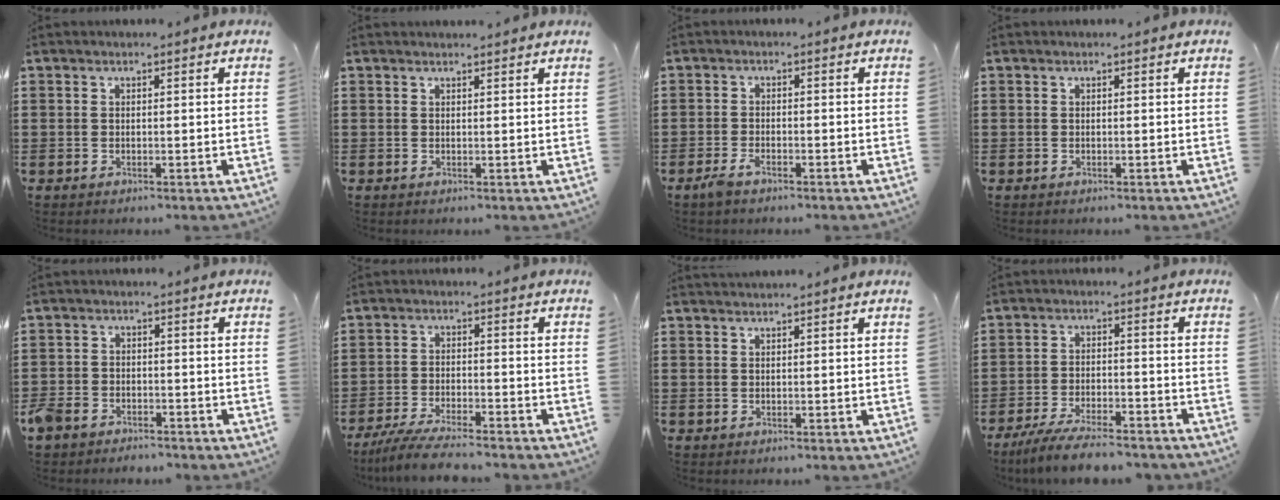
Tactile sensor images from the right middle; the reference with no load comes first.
{"total": 0.8, "force": [0.8, -0.1, 0.0], "torque": [-0.002, -0.004, 0.017]}
{"total": 2.3, "force": [-1.6, 0.7, 1.6], "torque": [-0.043, -0.004, -0.034]}
{"total": 0.0}
{"total": 3.6, "force": [-3.2, 1.5, 0.6], "torque": [-0.035, -0.002, -0.074]}
{"total": 5.6, "force": [-5.1, 0.2, 2.3], "torque": [-0.058, -0.013, -0.101]}
{"total": 0.9, "force": [0.9, 0.0, 0.1], "torque": [-0.003, 0.000, 0.017]}
{"total": 6.9, "force": [-6.1, 0.7, 3.0], "torque": [-0.063, -0.006, -0.116]}